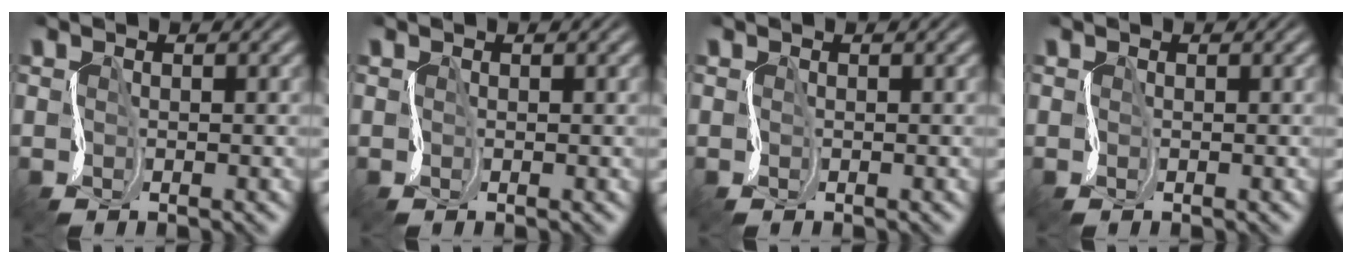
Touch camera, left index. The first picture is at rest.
{"total": 0.0}
{"total": 0.0}
{"total": 0.0}